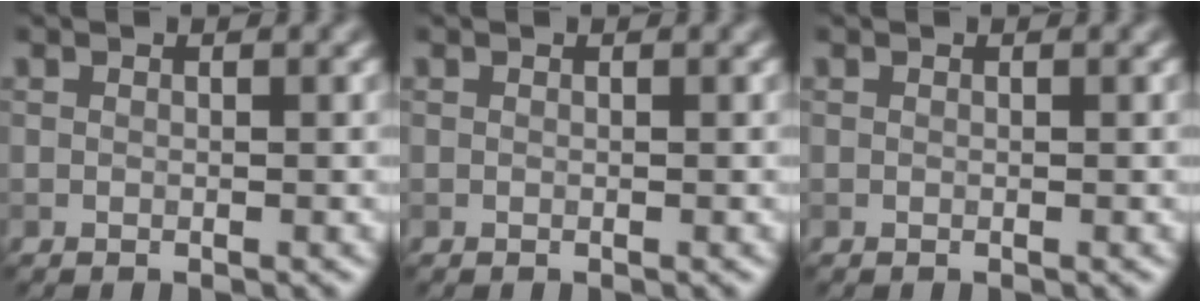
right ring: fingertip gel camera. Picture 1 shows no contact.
{"total": 0.0}
{"total": 0.0}